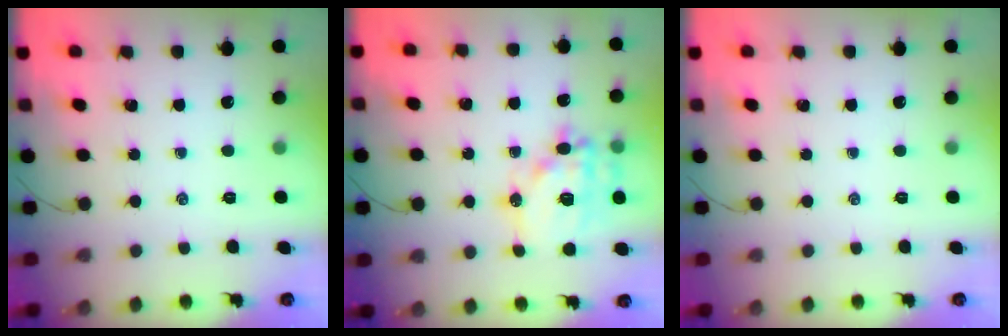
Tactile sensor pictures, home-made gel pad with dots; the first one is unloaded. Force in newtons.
{"total": 17.3, "press": 16.9, "slide": 3.5}
{"total": 0.0}